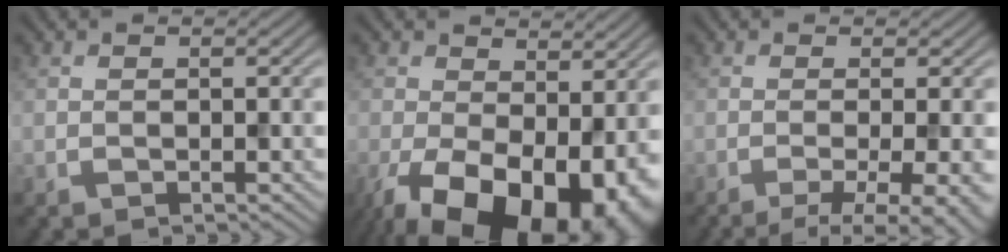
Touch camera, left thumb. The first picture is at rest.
{"total": 17.3, "force": [-6.1, 10.0, 12.8], "torque": [-0.233, -0.053, -0.067]}
{"total": 7.2, "force": [-2.9, 1.8, 6.4], "torque": [-0.082, -0.005, -0.037]}